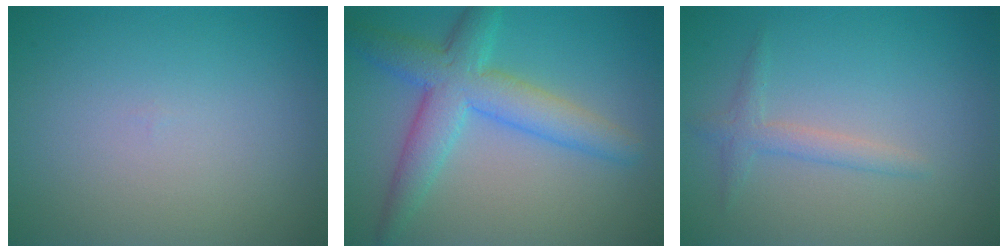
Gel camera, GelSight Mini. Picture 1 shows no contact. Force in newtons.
{"total": 5.8, "press": 5.8, "slide": 0.1}
{"total": 1.7, "press": 1.7, "slide": 0.1}